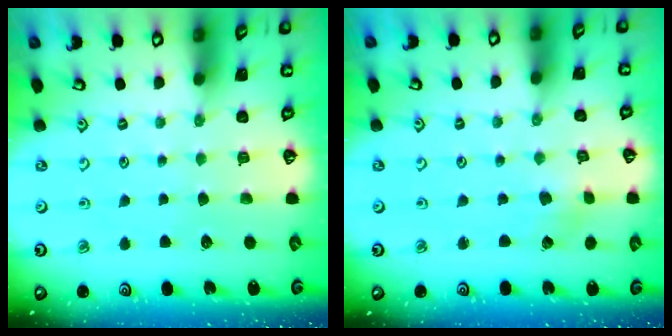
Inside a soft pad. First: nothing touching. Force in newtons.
{"total": 1.1, "press": 1.1, "slide": 0.2}